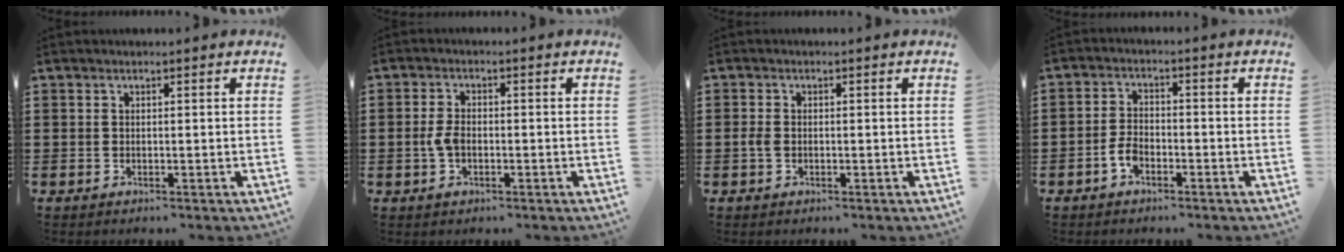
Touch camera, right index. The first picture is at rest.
{"total": 3.4, "force": [-0.8, 1.9, 2.7], "torque": [-0.067, -0.005, -0.017]}
{"total": 1.6, "force": [-0.4, 1.0, 1.2], "torque": [-0.041, -0.006, -0.011]}
{"total": 3.2, "force": [-1.7, 1.6, 2.3], "torque": [-0.058, -0.005, -0.034]}